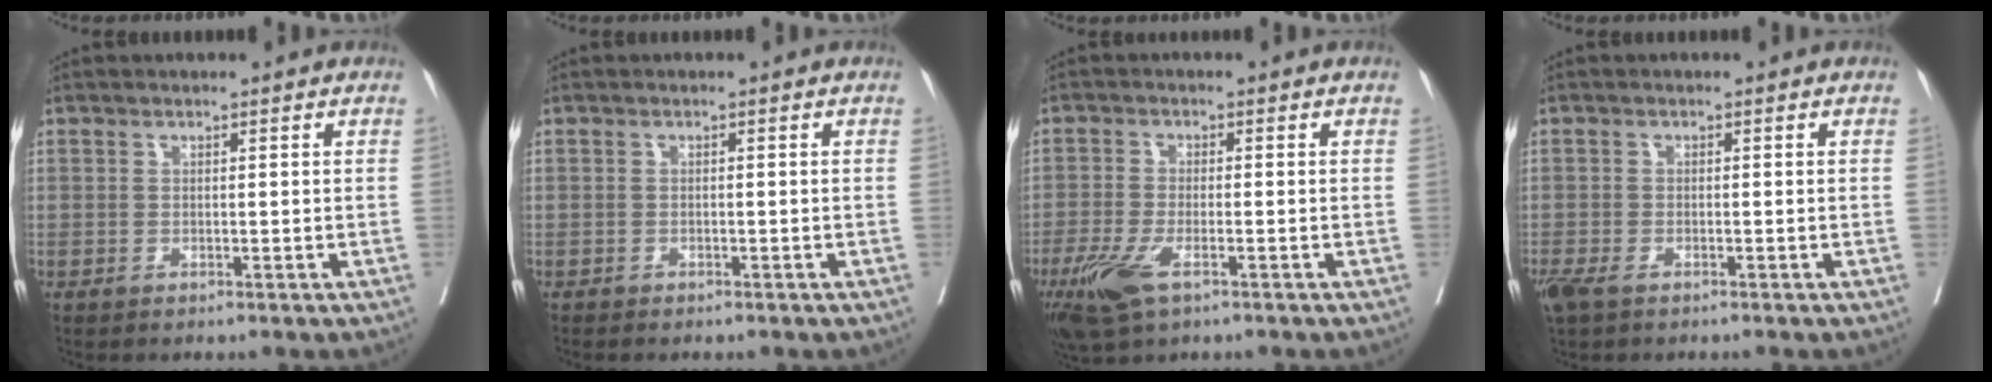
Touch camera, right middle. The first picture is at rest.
{"total": 1.2, "force": [-1.0, 0.5, 0.4], "torque": [-0.011, -0.001, -0.011]}
{"total": 6.9, "force": [-3.8, 2.2, 5.3], "torque": [-0.109, -0.017, -0.067]}
{"total": 4.0, "force": [-2.7, 1.6, 2.5], "torque": [-0.054, -0.012, -0.050]}